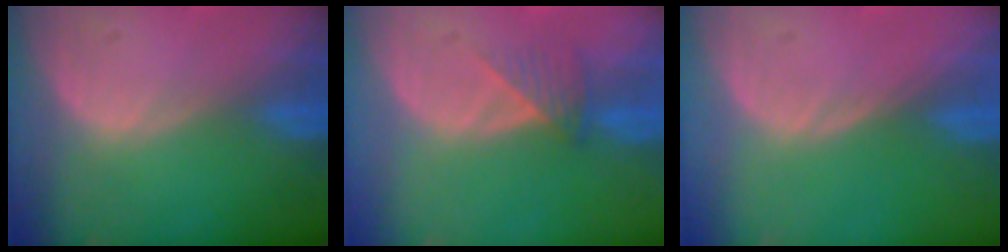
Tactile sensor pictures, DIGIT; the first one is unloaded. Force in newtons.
{"total": 3.1, "press": 2.8, "slide": 1.4}
{"total": 0.0}